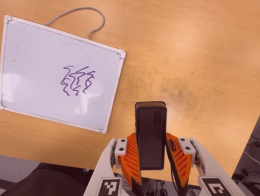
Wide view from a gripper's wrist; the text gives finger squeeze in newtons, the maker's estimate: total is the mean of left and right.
{"total": 4.5, "left": 3.3, "right": 5.6}